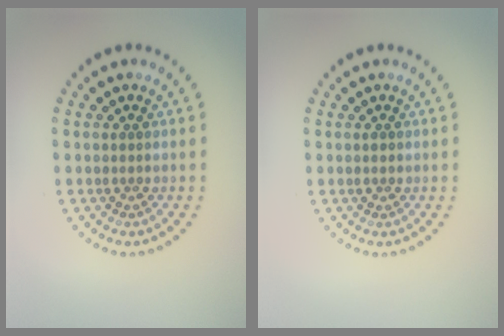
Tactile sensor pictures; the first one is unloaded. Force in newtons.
{"total": 0.8, "press": 0.8, "slide": 0.2}